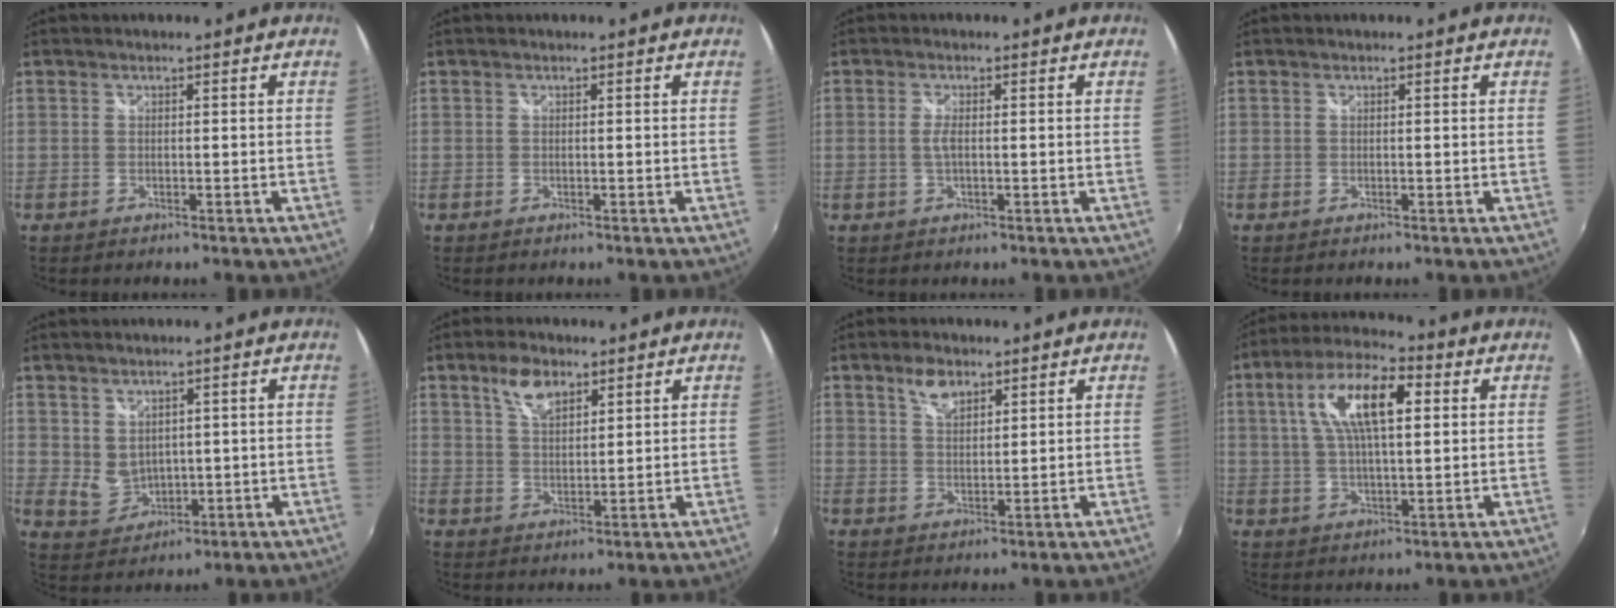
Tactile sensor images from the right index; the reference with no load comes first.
{"total": 0.0}
{"total": 1.9, "force": [-0.1, 0.4, 1.8], "torque": [-0.039, -0.002, -0.003]}
{"total": 0.0}
{"total": 4.8, "force": [1.9, 3.7, 2.4], "torque": [-0.041, -0.003, 0.051]}
{"total": 5.9, "force": [3.7, 2.8, 3.7], "torque": [-0.064, 0.008, 0.069]}
{"total": 4.5, "force": [2.9, 2.2, 2.6], "torque": [-0.041, 0.007, 0.053]}
{"total": 12.8, "force": [3.7, 4.6, 11.3], "torque": [-0.209, 0.023, 0.062]}